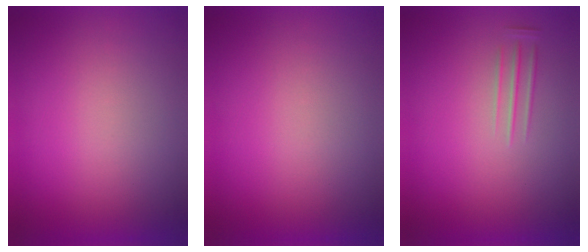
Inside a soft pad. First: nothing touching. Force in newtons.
{"total": 0.0}
{"total": 1.3}